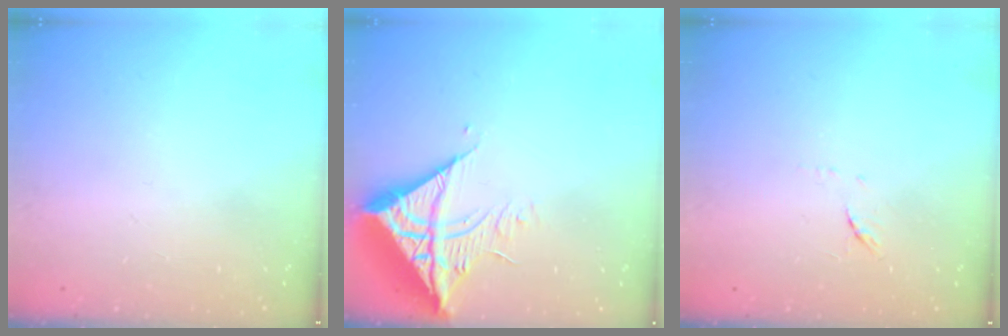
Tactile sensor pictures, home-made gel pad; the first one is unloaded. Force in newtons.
{"total": 11.2, "press": 11.1, "slide": 1.4}
{"total": 5.4, "press": 5.3, "slide": 0.9}